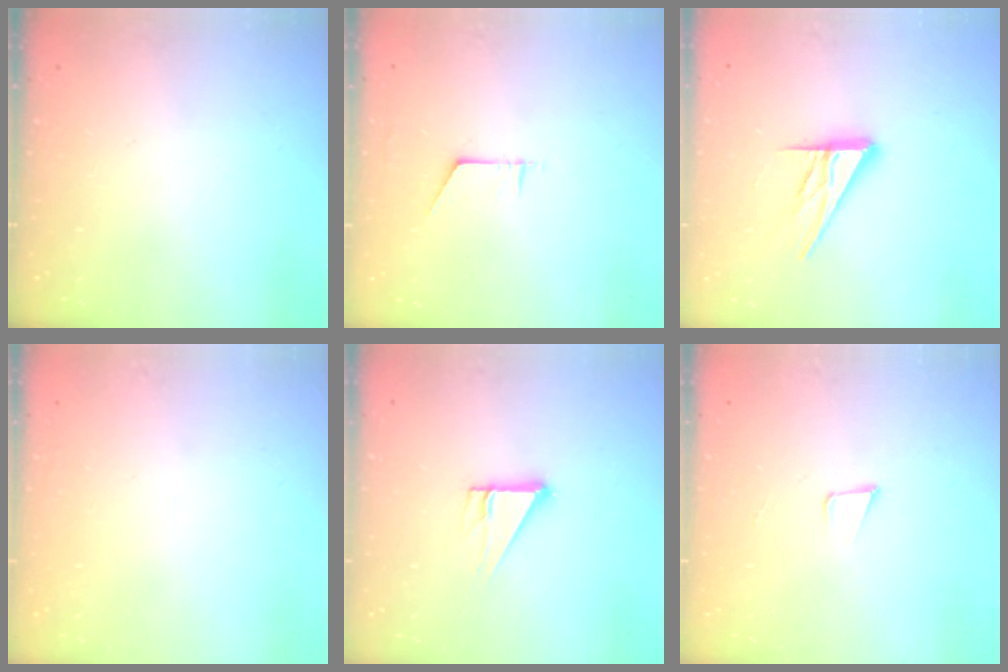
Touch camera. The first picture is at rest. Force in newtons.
{"total": 4.8, "press": 4.7, "slide": 0.4}
{"total": 12.6, "press": 12.5, "slide": 1.1}
{"total": 2.7, "press": 2.7, "slide": 0.3}
{"total": 5.1, "press": 5.0, "slide": 0.4}
{"total": 3.4, "press": 2.2, "slide": 2.6}